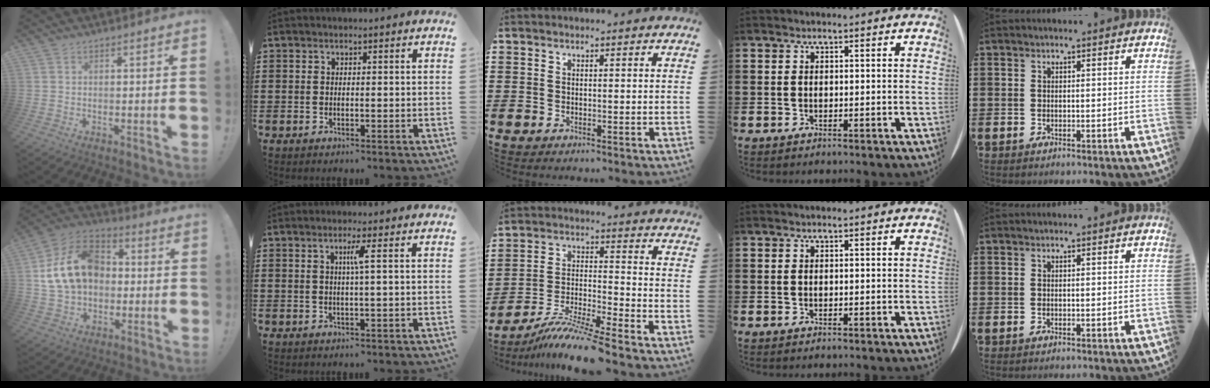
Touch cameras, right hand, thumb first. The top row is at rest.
{"thumb": {"total": 18.9, "force": [2.5, 14.2, 12.1], "torque": [-0.195, 0.014, 0.057]}, "index": {"total": 2.4, "force": [0.4, -0.5, 2.4], "torque": [-0.045, -0.004, 0.002]}, "middle": {"total": 9.1, "force": [-8.1, -0.6, 4.1], "torque": [-0.080, -0.007, -0.161]}}